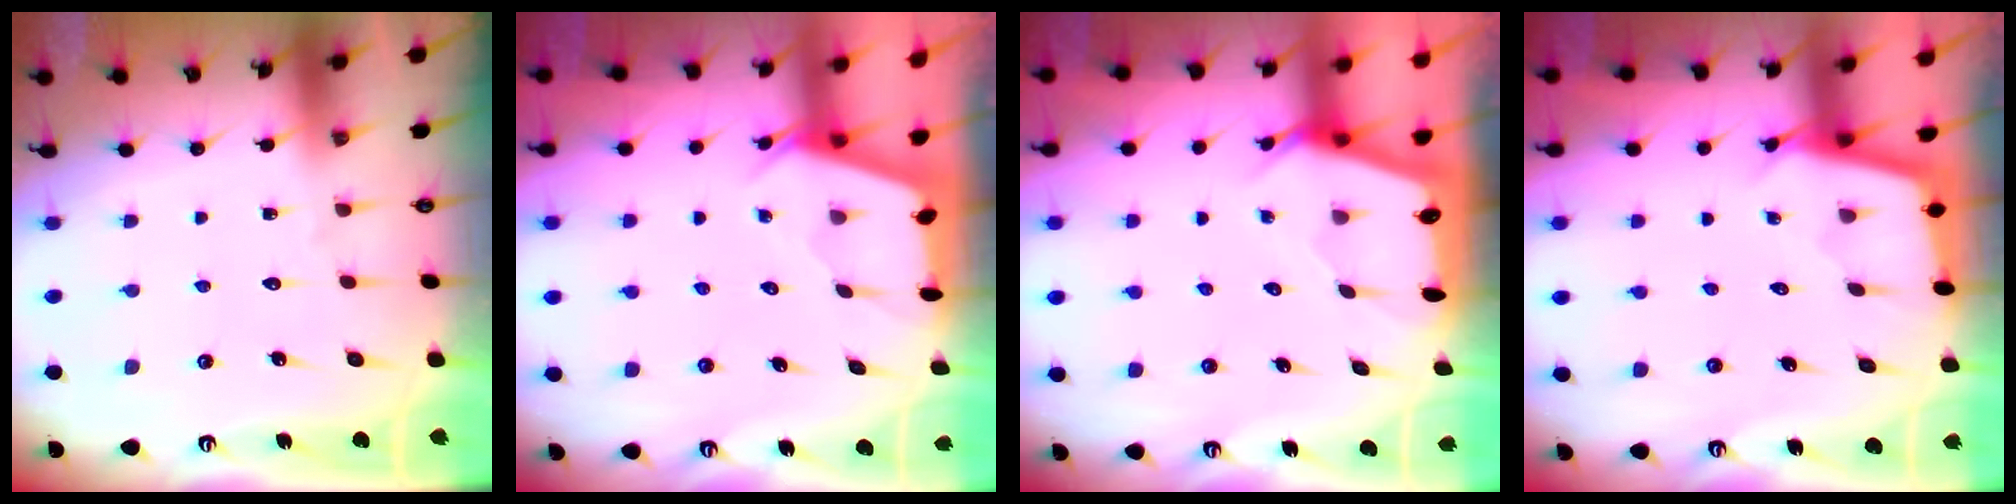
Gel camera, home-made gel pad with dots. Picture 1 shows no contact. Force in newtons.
{"total": 2.5, "press": 2.5, "slide": 0.3}
{"total": 2.3, "press": 2.3, "slide": 0.3}
{"total": 2.3, "press": 2.3, "slide": 0.1}